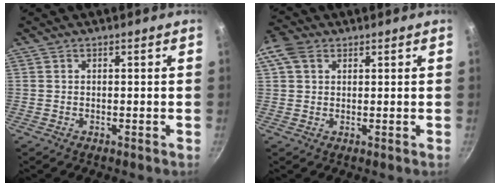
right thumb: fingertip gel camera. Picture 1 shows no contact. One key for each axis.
{"total": 5.0, "fx": 2.0, "fy": 3.5, "fz": 2.9, "tx": -0.055, "ty": 0.007, "tz": 0.032}